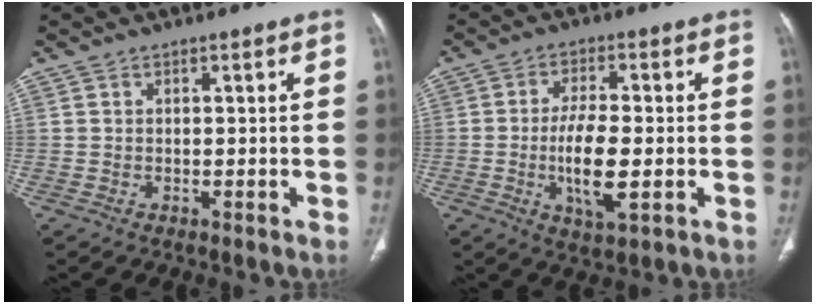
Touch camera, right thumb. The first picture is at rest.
{"total": 9.7, "force": [-1.7, 3.4, 9.0], "torque": [-0.170, -0.004, -0.030]}